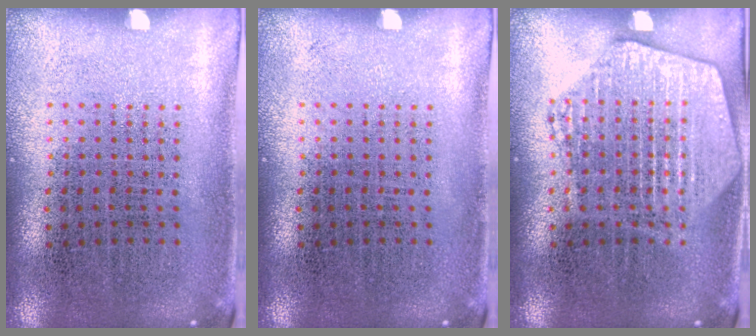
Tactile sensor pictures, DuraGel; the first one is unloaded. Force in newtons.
{"total": 0.0}
{"total": 3.0, "press": 3.0, "slide": 0.3}